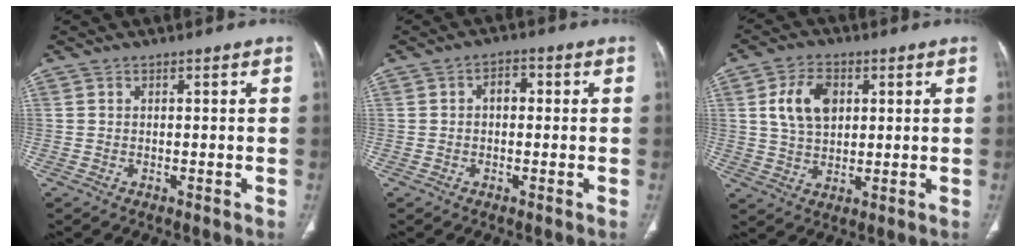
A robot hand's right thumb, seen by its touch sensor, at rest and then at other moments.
{"total": 3.2, "force": [0.2, 2.1, 2.3], "torque": [-0.027, 0.014, -0.002]}
{"total": 9.1, "force": [2.5, 5.9, 6.4], "torque": [-0.106, -0.004, 0.049]}